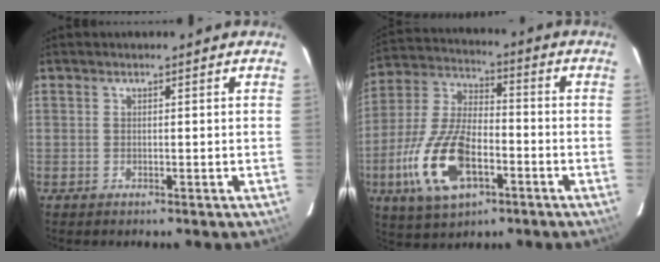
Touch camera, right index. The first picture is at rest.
{"total": 17.1, "force": [-6.5, 8.3, 13.5], "torque": [-0.298, -0.006, -0.117]}